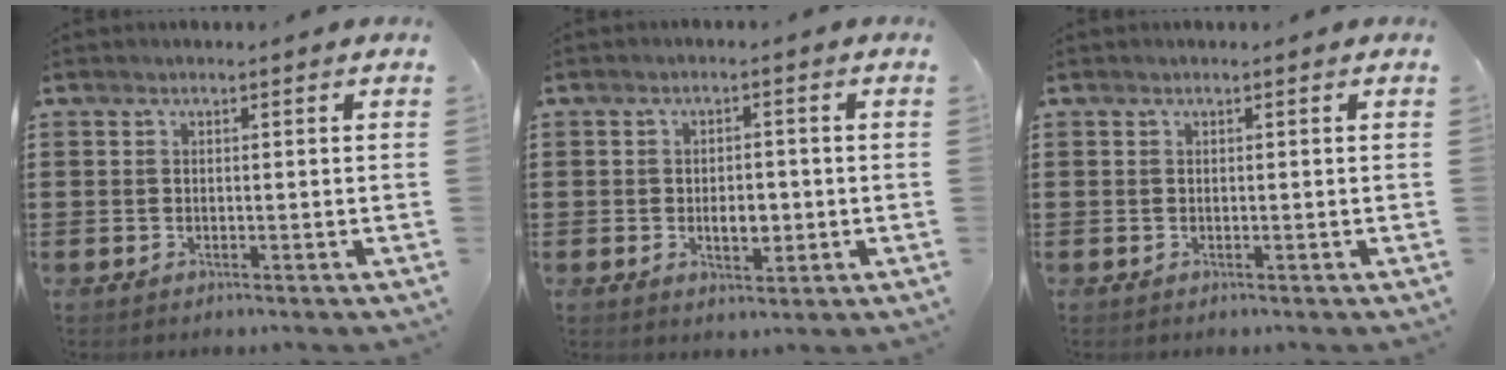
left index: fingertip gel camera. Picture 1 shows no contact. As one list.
[{"total": 4.0, "force": [-0.7, 2.2, 3.3], "torque": [-0.056, 0.002, -0.016]}, {"total": 0.0}]